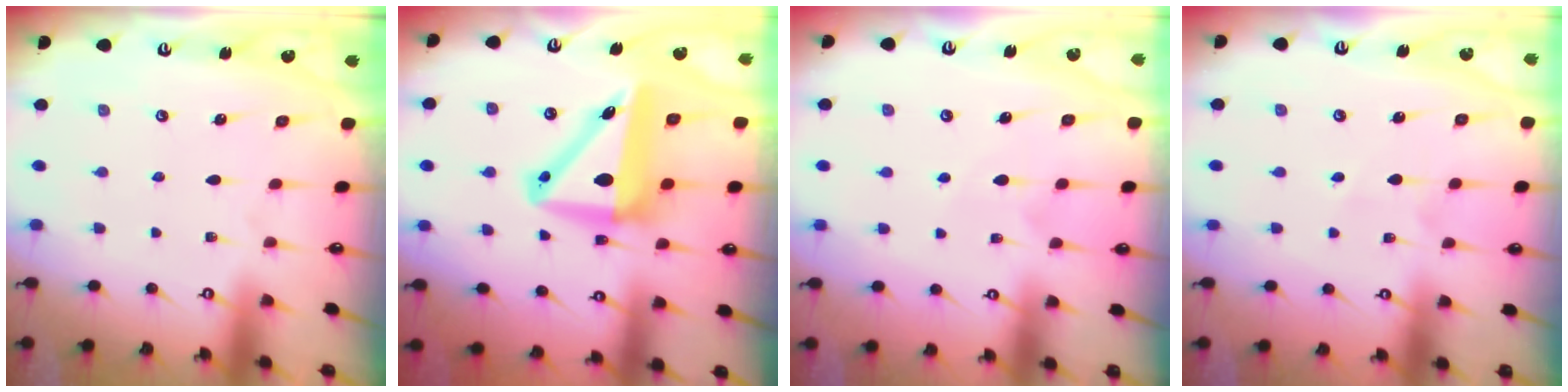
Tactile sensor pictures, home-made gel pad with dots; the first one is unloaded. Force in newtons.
{"total": 10.7, "press": 10.3, "slide": 3.0}
{"total": 5.3, "press": 5.3, "slide": 0.7}
{"total": 2.7, "press": 2.6, "slide": 0.9}